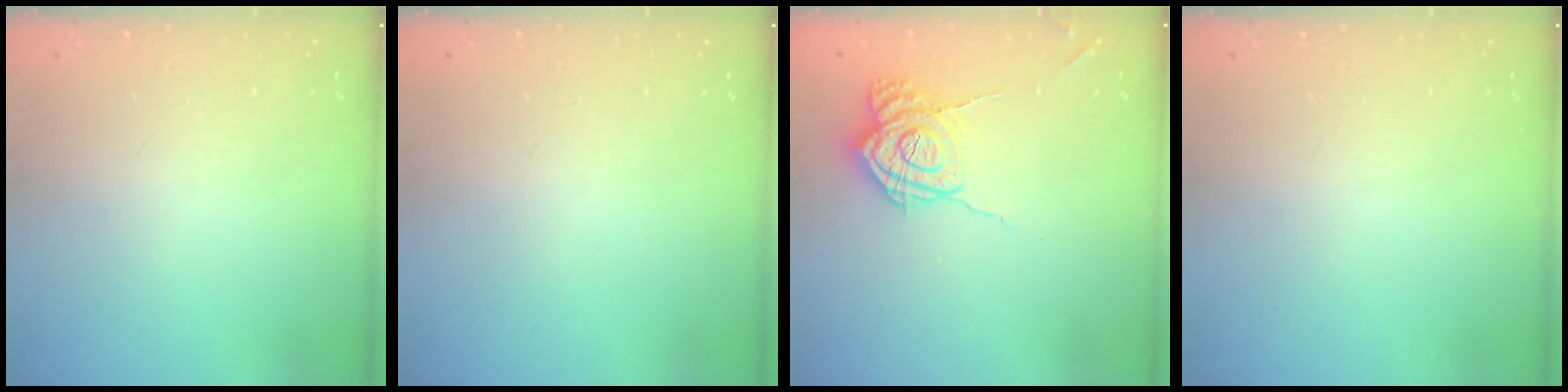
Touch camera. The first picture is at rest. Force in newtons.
{"total": 0.0}
{"total": 14.0, "press": 13.9, "slide": 0.8}
{"total": 0.0}